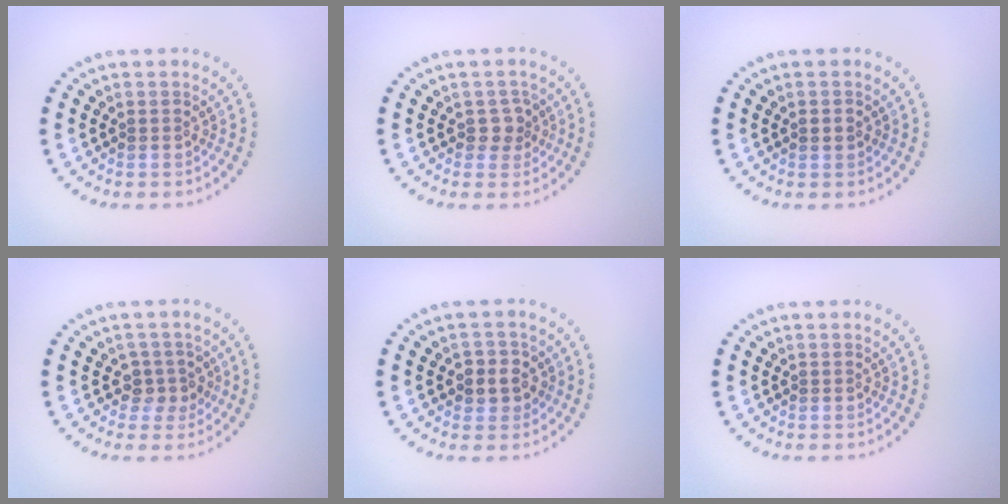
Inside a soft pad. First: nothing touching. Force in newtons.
{"total": 1.7, "press": 1.6, "slide": 0.7}
{"total": 1.2, "press": 1.2, "slide": 0.1}
{"total": 2.0, "press": 1.6, "slide": 1.2}
{"total": 2.6, "press": 2.5, "slide": 0.8}
{"total": 0.0}